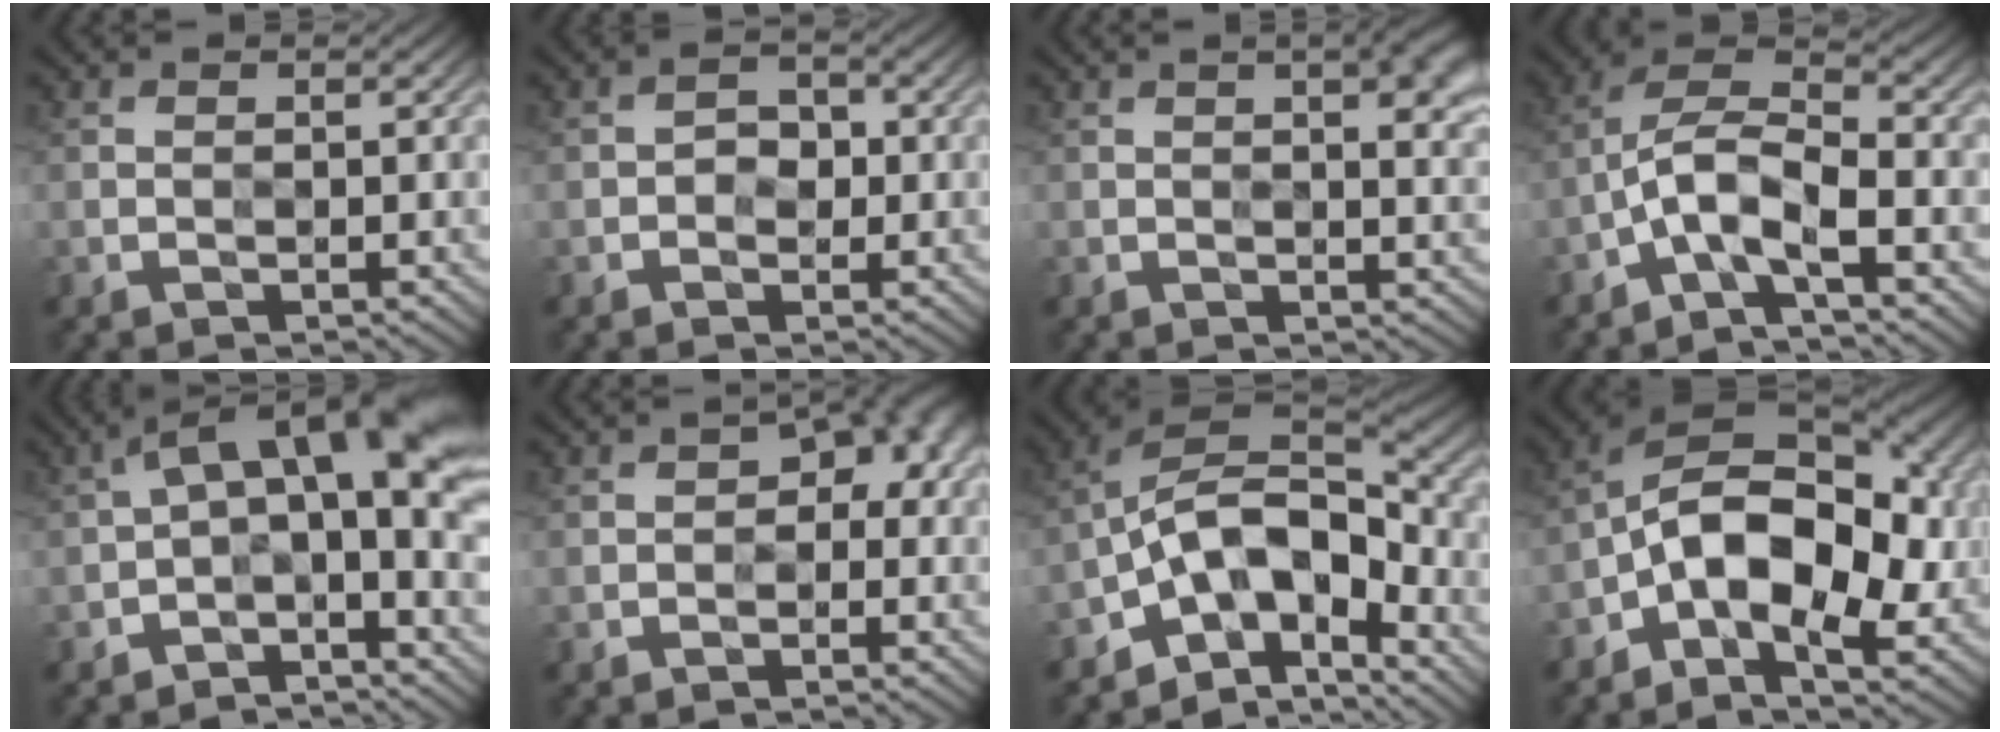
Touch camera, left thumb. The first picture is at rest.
{"total": 1.7, "force": [-0.4, 1.4, 0.9], "torque": [-0.010, 0.000, -0.011]}
{"total": 5.1, "force": [1.8, 1.4, 4.6], "torque": [-0.054, 0.009, 0.017]}
{"total": 7.0, "force": [-3.2, 2.5, 5.7], "torque": [-0.109, 0.013, -0.080]}
{"total": 9.4, "force": [0.5, 3.8, 8.5], "torque": [-0.133, 0.025, -0.006]}
{"total": 5.4, "force": [0.4, 3.4, 4.1], "torque": [-0.034, 0.007, 0.000]}
{"total": 12.3, "force": [-5.5, 6.2, 9.1], "torque": [-0.142, 0.000, -0.116]}
{"total": 13.8, "force": [-2.0, 7.8, 11.2], "torque": [-0.197, 0.003, -0.048]}